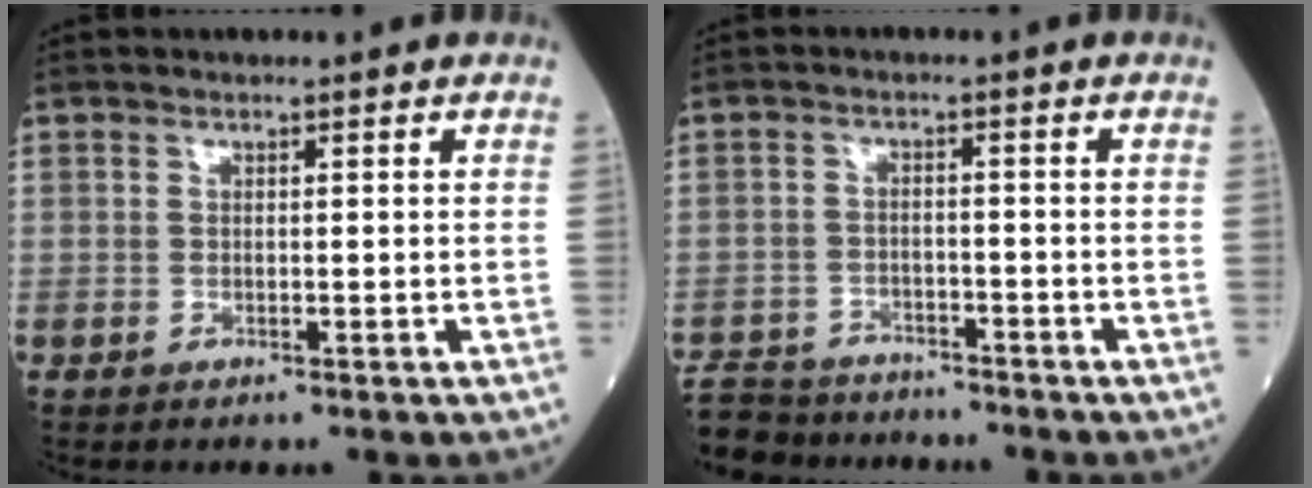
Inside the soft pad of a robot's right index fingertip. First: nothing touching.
{"total": 9.2, "force": [-8.3, 3.8, 1.3], "torque": [-0.030, 0.004, -0.133]}